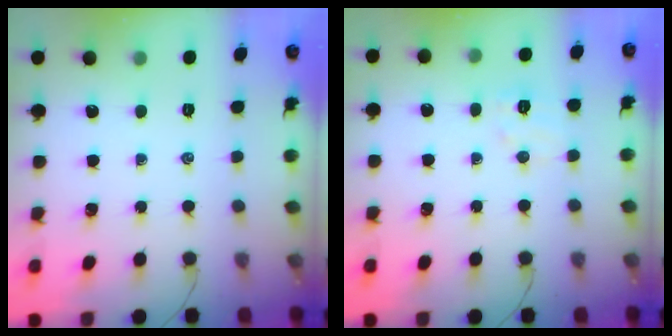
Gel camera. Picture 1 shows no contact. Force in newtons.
{"total": 6.7, "press": 6.6, "slide": 1.4}